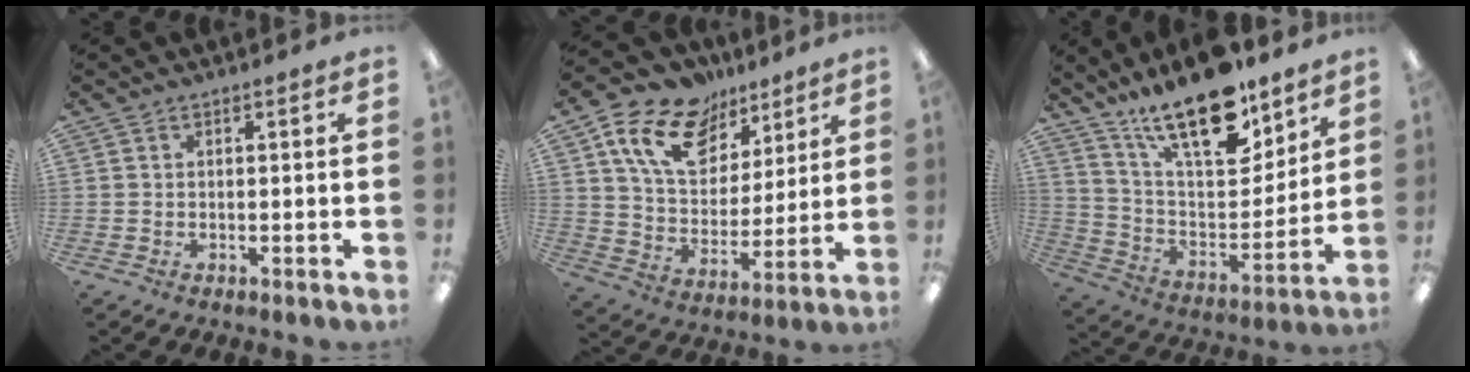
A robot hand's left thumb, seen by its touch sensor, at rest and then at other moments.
{"total": 16.4, "force": [9.8, 10.6, 7.9], "torque": [-0.143, -0.040, 0.184]}
{"total": 21.2, "force": [15.6, 7.7, 12.2], "torque": [-0.206, -0.103, 0.269]}